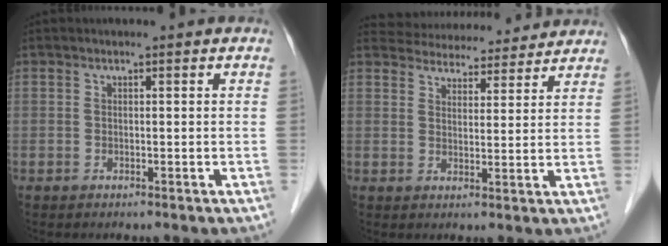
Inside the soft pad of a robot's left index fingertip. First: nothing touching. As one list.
[{"total": 13.9, "force": [13.2, 3.4, 2.6], "torque": [-0.030, 0.025, 0.173]}]